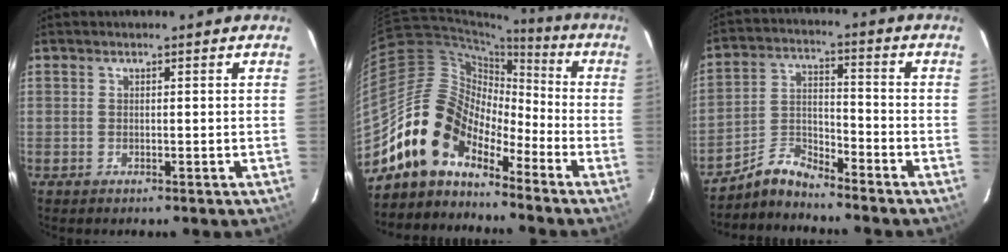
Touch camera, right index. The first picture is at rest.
{"total": 13.0, "force": [-9.9, 6.6, 5.1], "torque": [-0.089, 0.031, -0.199]}
{"total": 5.8, "force": [-5.6, 1.2, 1.4], "torque": [-0.034, 0.028, -0.117]}